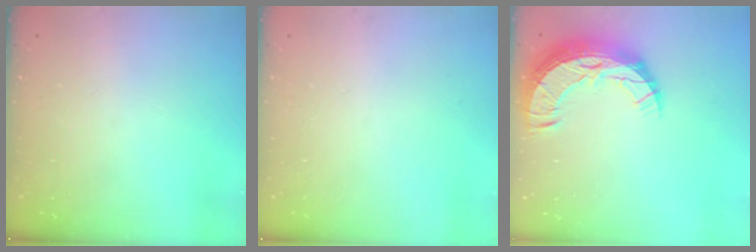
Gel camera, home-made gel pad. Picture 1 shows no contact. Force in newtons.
{"total": 0.0}
{"total": 13.4, "press": 13.4, "slide": 0.9}